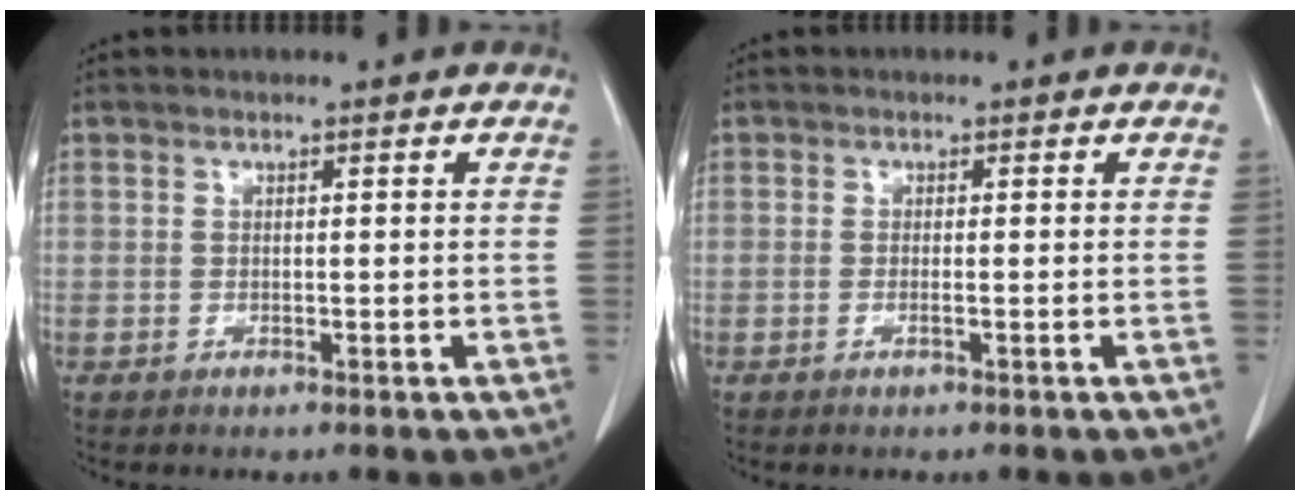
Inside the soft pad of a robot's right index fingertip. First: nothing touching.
{"total": 0.7, "force": [-0.2, -0.1, 0.7], "torque": [-0.013, -0.001, -0.002]}